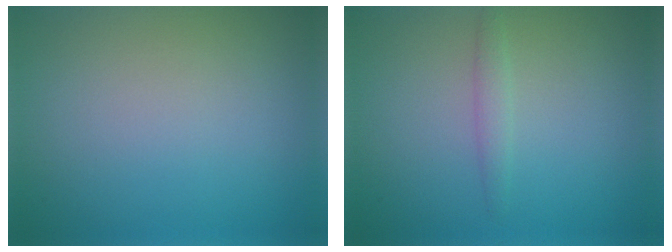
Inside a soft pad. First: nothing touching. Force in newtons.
{"total": 1.1, "press": 1.1, "slide": 0.0}